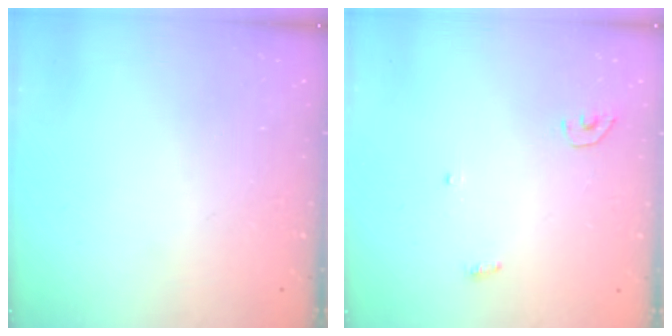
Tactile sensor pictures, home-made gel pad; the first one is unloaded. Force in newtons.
{"total": 3.4, "press": 3.3, "slide": 0.3}